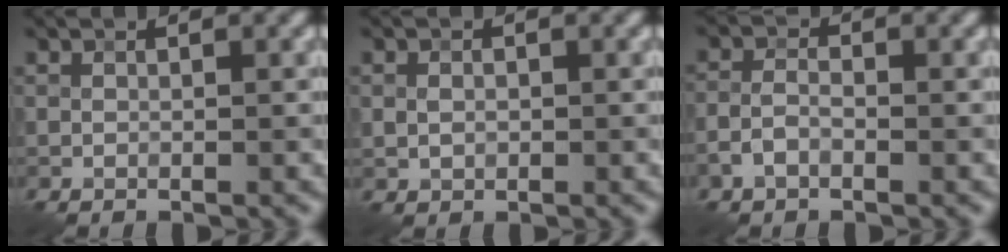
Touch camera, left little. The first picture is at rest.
{"total": 1.2, "force": [0.1, 1.0, 0.7], "torque": [-0.013, -0.001, 0.002]}
{"total": 1.8, "force": [-0.9, 1.0, 1.2], "torque": [-0.022, 0.006, -0.023]}